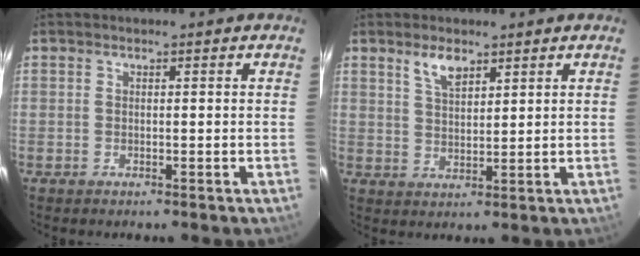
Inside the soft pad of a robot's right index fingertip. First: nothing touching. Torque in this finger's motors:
{"motor_torque": [0.30, 0.16, 0.09, 0.05]}